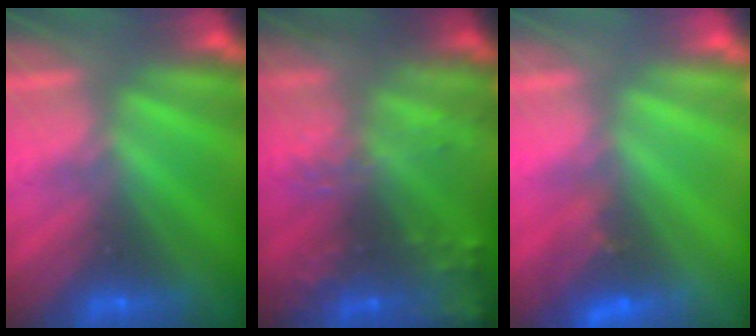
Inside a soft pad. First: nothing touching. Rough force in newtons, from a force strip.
{"total": 8.2}
{"total": 2.7}